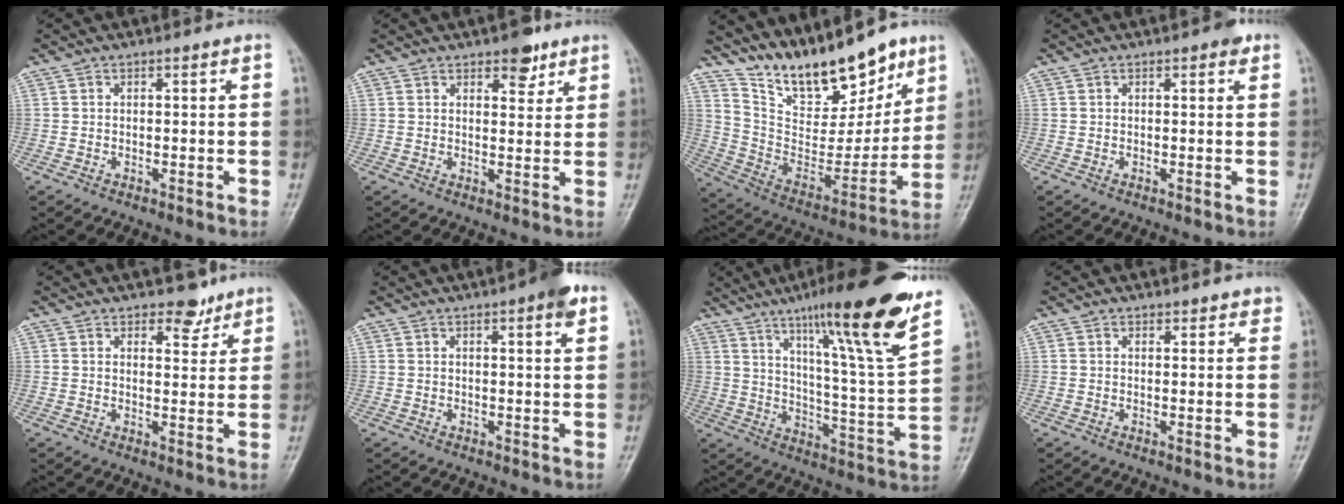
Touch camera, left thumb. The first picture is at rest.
{"total": 4.9, "force": [3.2, 2.4, 2.8], "torque": [-0.014, -0.016, 0.043]}
{"total": 20.5, "force": [15.8, 7.6, 10.6], "torque": [-0.124, -0.085, 0.280]}
{"total": 2.0, "force": [1.1, 0.8, 1.5], "torque": [-0.013, -0.001, 0.010]}
{"total": 4.6, "force": [3.5, 2.3, 1.8], "torque": [0.001, -0.024, 0.052]}
{"total": 6.4, "force": [3.3, 1.2, 5.3], "torque": [-0.066, -0.008, 0.041]}
{"total": 22.7, "force": [14.9, 1.7, 17.1], "torque": [-0.235, -0.064, 0.234]}
{"total": 2.6, "force": [2.3, 1.1, 0.7], "torque": [0.019, -0.007, 0.024]}